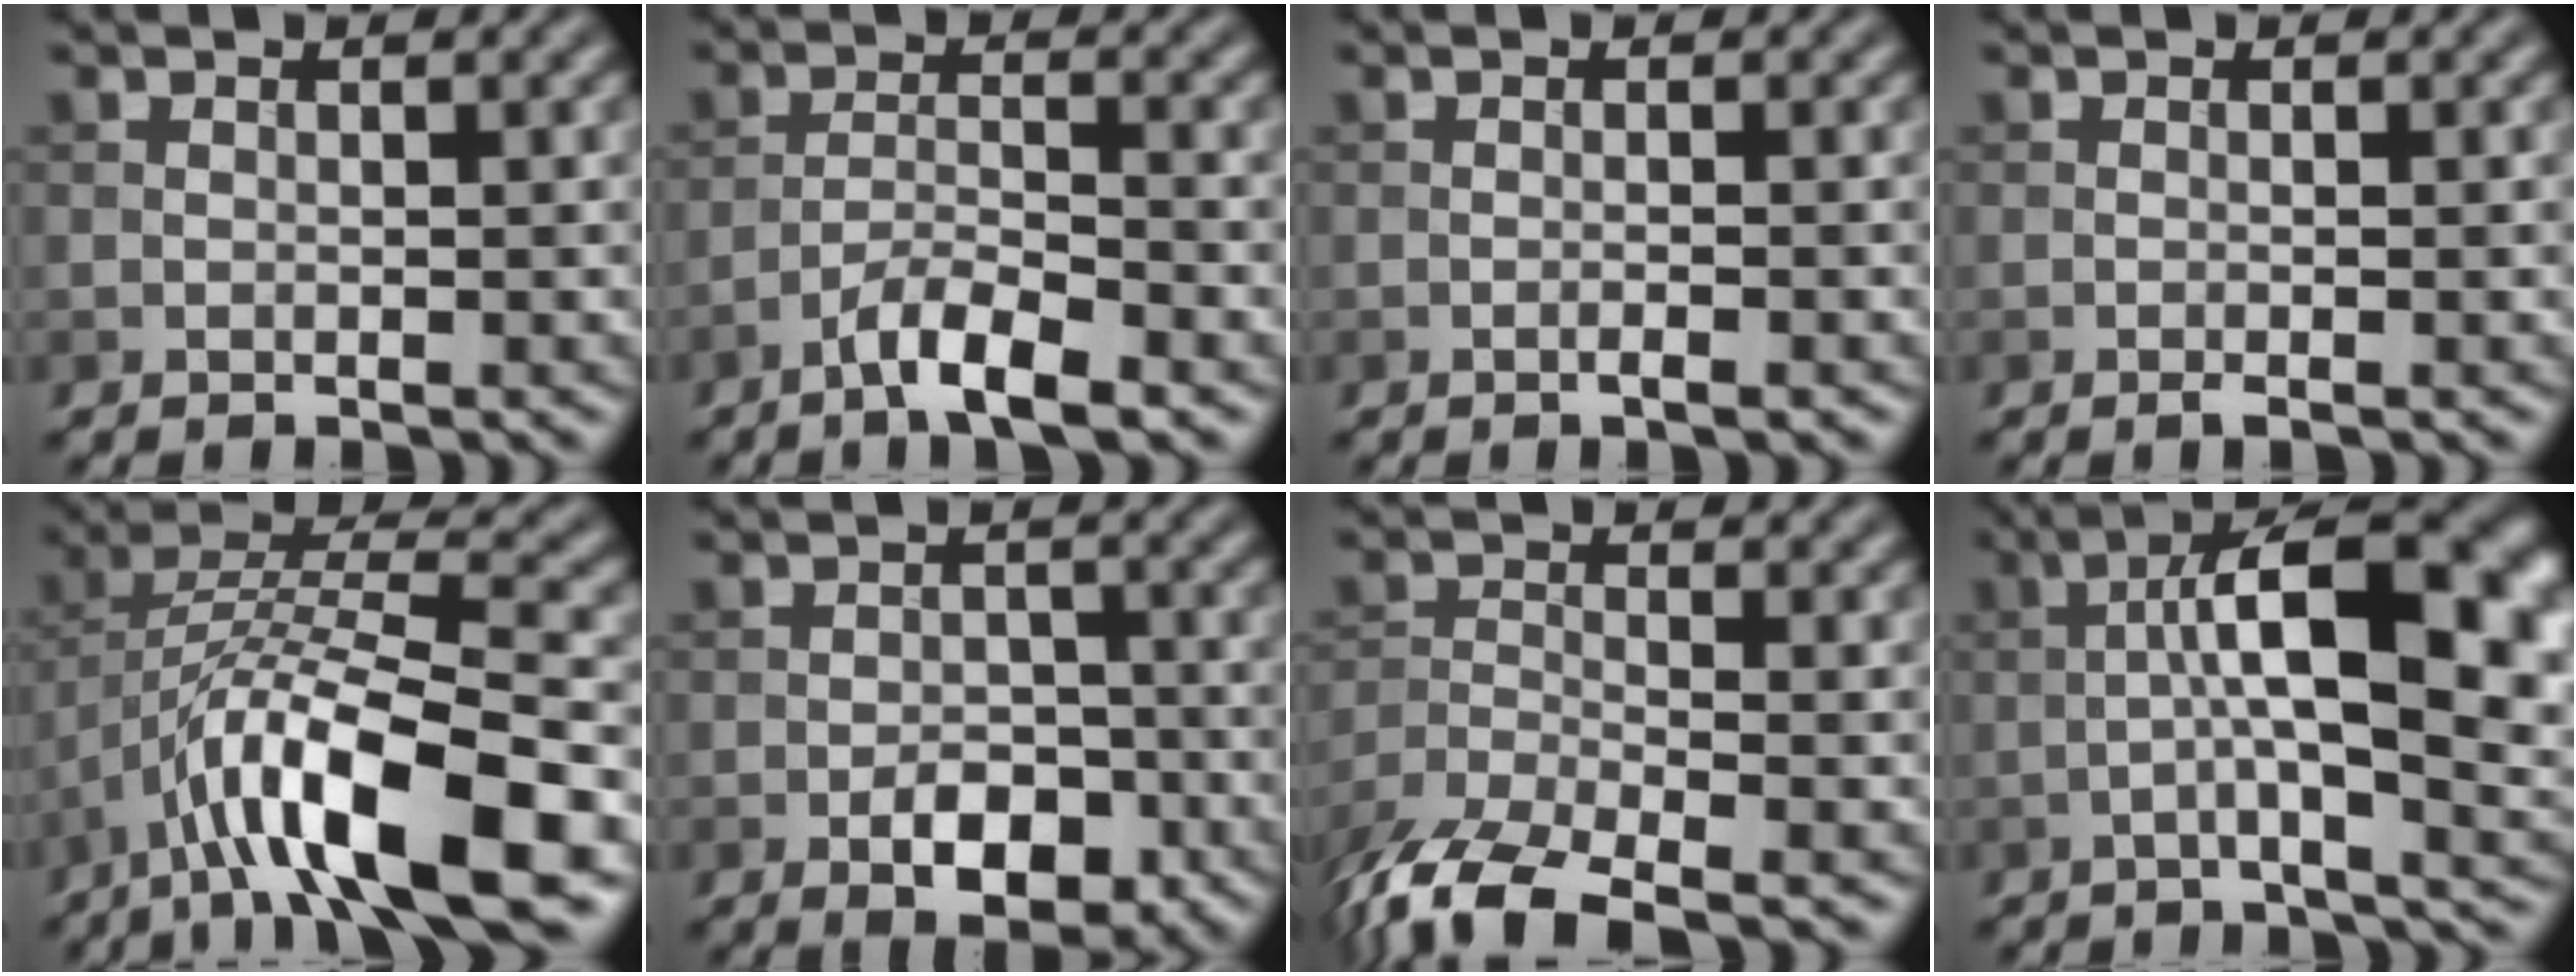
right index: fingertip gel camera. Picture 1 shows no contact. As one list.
[{"total": 4.6, "force": [-3.2, 0.9, 3.2], "torque": [-0.058, 0.004, -0.064]}, {"total": 1.3, "force": [-0.6, 0.2, 1.1], "torque": [-0.015, 0.001, -0.013]}, {"total": 0.8, "force": [-0.4, 0.1, 0.6], "torque": [-0.010, -0.003, -0.008]}, {"total": 12.4, "force": [-6.2, 3.4, 10.2], "torque": [-0.173, 0.011, -0.109]}, {"total": 4.8, "force": [-2.3, 2.7, 3.3], "torque": [-0.044, 0.000, -0.039]}, {"total": 8.3, "force": [-6.1, 2.6, 4.9], "torque": [-0.095, -0.014, -0.126]}, {"total": 13.4, "force": [0.1, 4.1, 12.7], "torque": [-0.191, 0.023, -0.004]}]